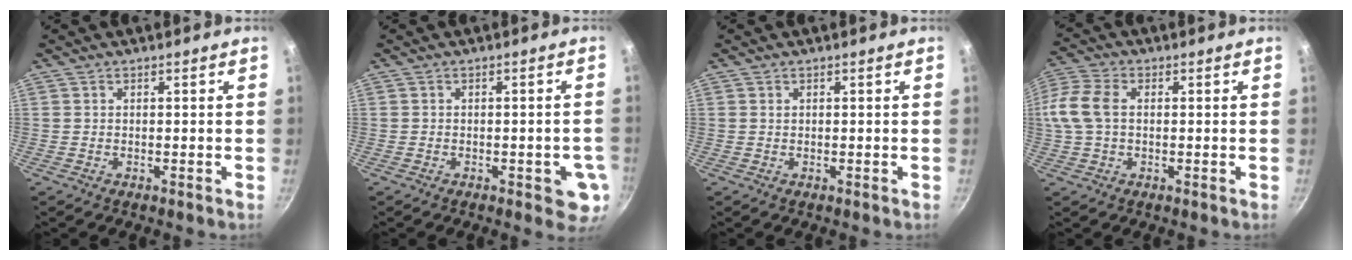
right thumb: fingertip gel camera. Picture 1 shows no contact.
{"total": 5.8, "force": [-1.7, 2.6, 4.9], "torque": [-0.038, 0.004, -0.020]}
{"total": 0.0}
{"total": 10.6, "force": [0.8, 7.0, 7.9], "torque": [-0.174, 0.021, 0.004]}